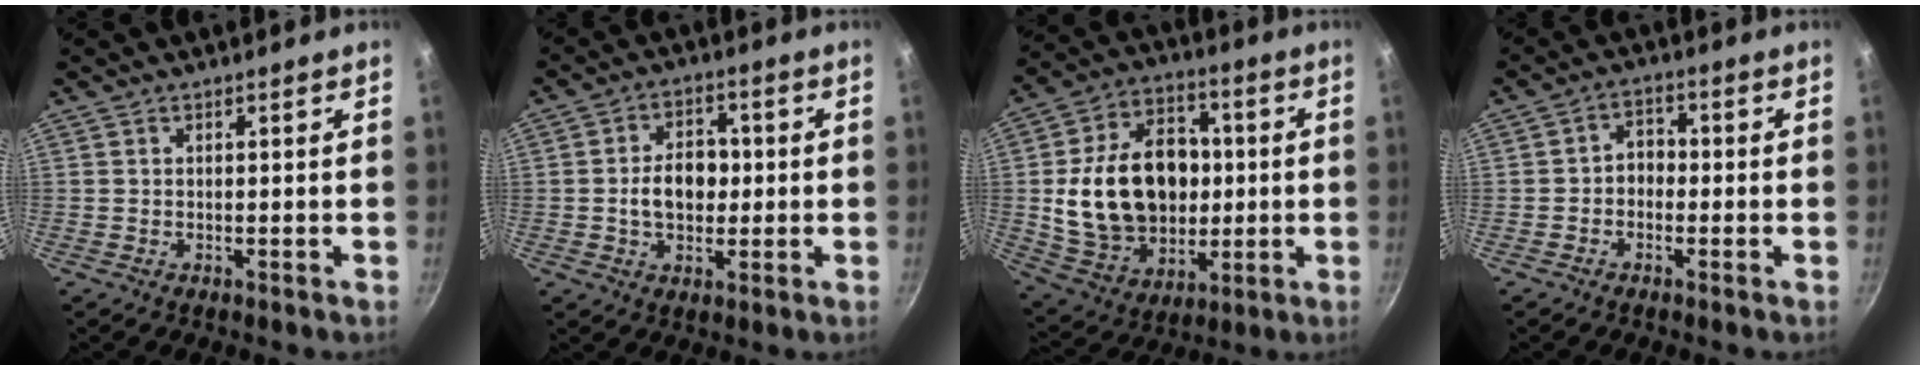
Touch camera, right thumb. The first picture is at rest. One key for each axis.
{"total": 8.6, "fx": -0.3, "fy": 6.1, "fz": 6.0, "tx": -0.067, "ty": 0.013, "tz": -0.009}
{"total": 22.9, "fx": 0.6, "fy": 16.9, "fz": 15.5, "tx": -0.231, "ty": 0.022, "tz": 0.021}
{"total": 4.1, "fx": -0.9, "fy": 3.2, "fz": 2.3, "tx": -0.015, "ty": 0.020, "tz": -0.024}